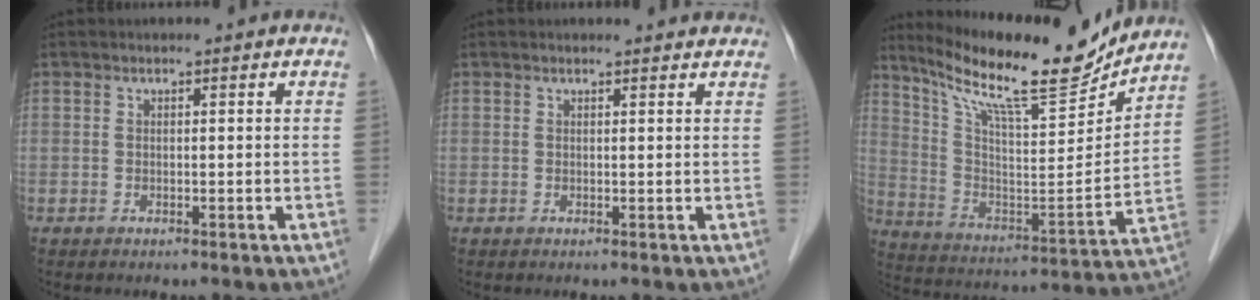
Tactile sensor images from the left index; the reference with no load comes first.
{"total": 2.7, "force": [2.7, 0.3, 0.4], "torque": [-0.012, 0.006, 0.024]}
{"total": 19.2, "force": [16.9, 1.8, 8.8], "torque": [-0.167, -0.024, 0.278]}